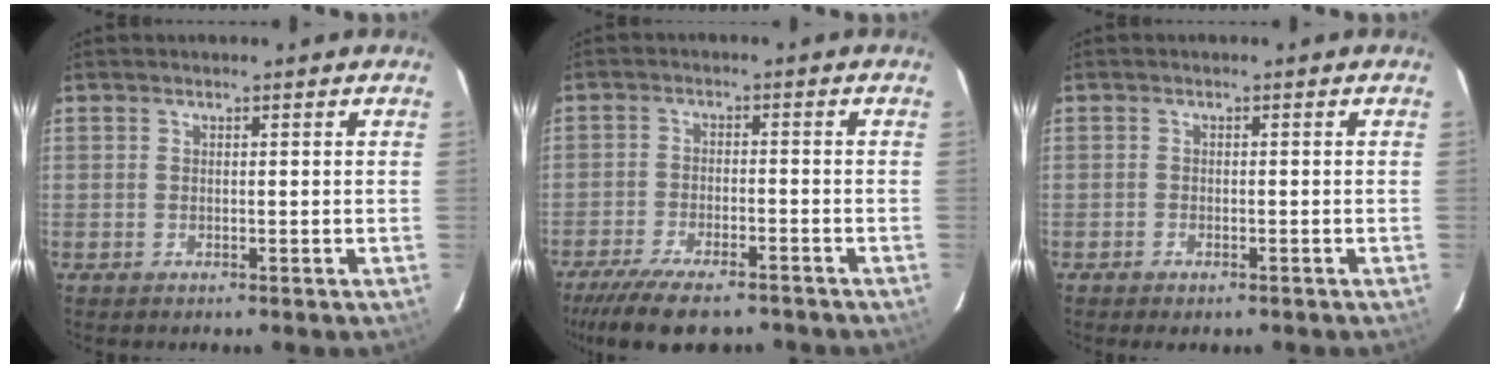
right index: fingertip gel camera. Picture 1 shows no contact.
{"total": 13.4, "force": [-10.8, 3.8, 6.9], "torque": [-0.153, -0.032, -0.175]}
{"total": 1.7, "force": [-1.3, 0.8, 0.8], "torque": [-0.022, -0.003, -0.025]}